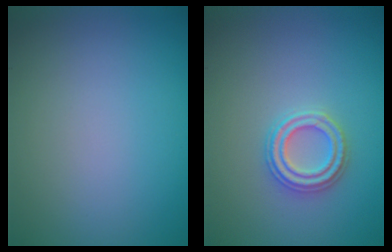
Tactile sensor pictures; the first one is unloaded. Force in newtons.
{"total": 2.6, "press": 2.6, "slide": 0.4}